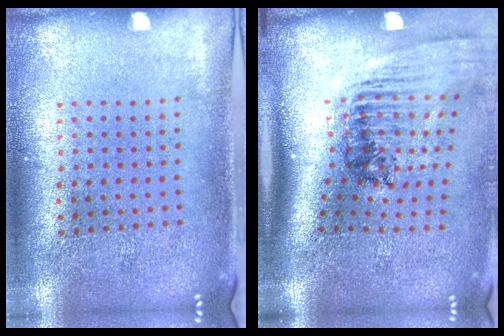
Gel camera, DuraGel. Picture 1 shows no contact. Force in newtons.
{"total": 2.4, "press": 1.6, "slide": 1.8}